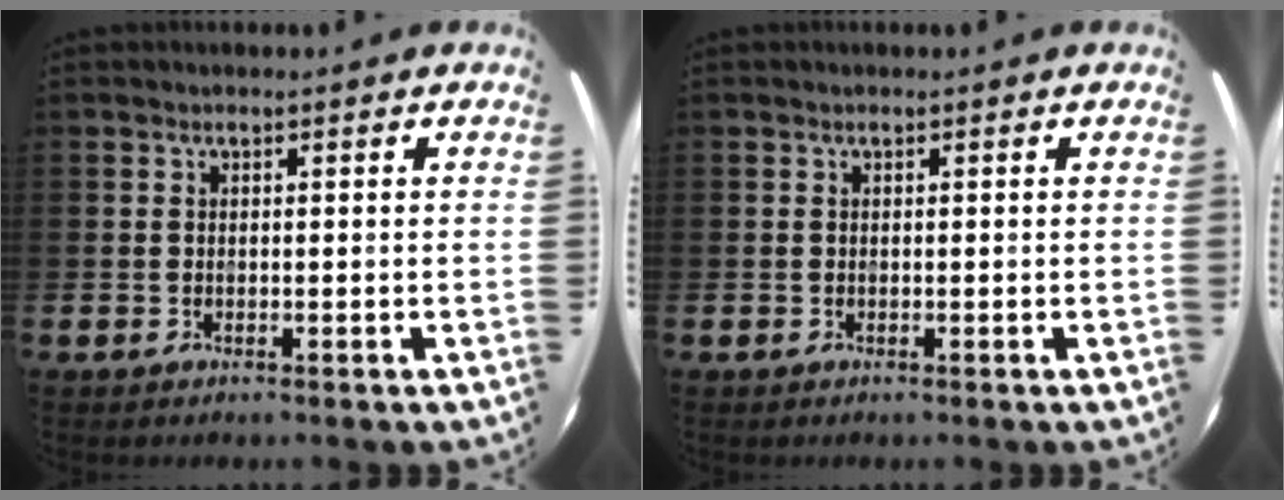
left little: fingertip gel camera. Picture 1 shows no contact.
{"total": 0.0}